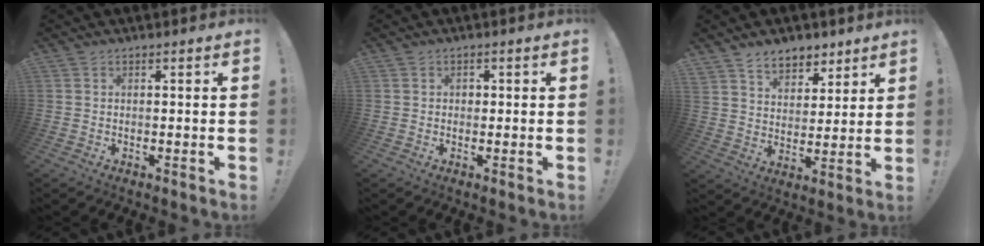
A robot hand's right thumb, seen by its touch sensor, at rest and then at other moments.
{"total": 1.1, "force": [-0.1, 1.0, 0.4], "torque": [-0.003, 0.001, -0.005]}
{"total": 8.7, "force": [6.6, 5.4, 1.9], "torque": [-0.025, -0.050, 0.128]}